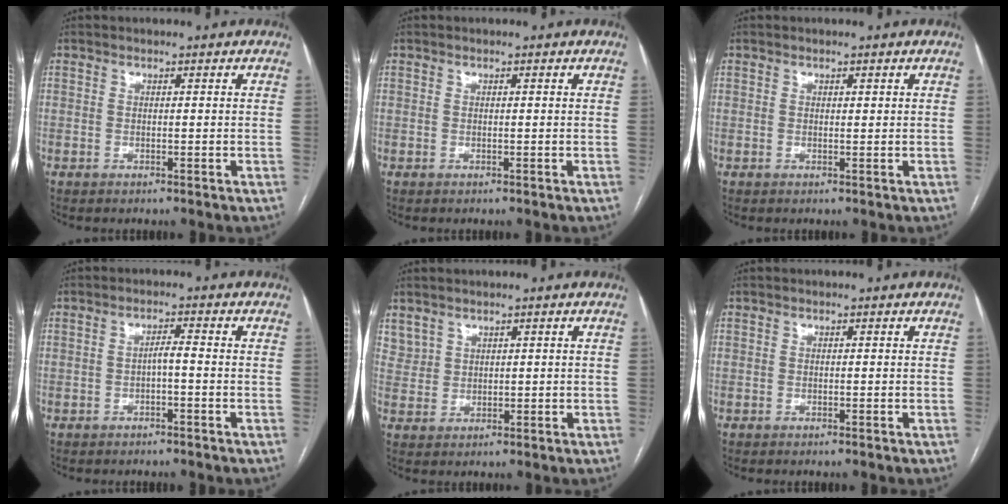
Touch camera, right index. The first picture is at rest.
{"total": 0.0}
{"total": 0.5, "force": [0.3, 0.2, 0.4], "torque": [-0.005, -0.001, 0.004]}
{"total": 1.9, "force": [-0.6, 0.2, 1.7], "torque": [-0.027, 0.004, -0.012]}
{"total": 3.0, "force": [2.2, 2.0, 0.4], "torque": [-0.004, 0.006, 0.052]}
{"total": 0.0}